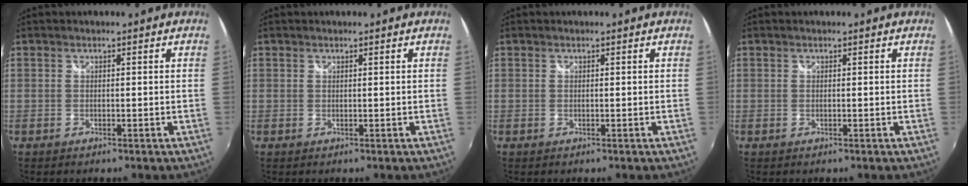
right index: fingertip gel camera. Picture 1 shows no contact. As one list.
[{"total": 0.0}, {"total": 0.0}, {"total": 0.0}]